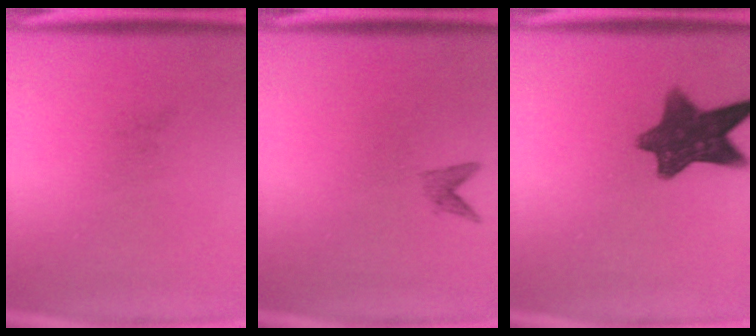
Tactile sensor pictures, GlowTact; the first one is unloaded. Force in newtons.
{"total": 1.1}
{"total": 10.3}